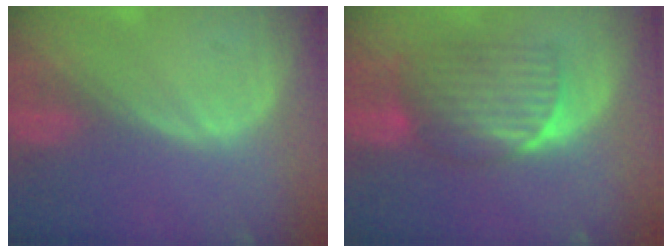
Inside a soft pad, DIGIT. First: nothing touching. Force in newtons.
{"total": 7.1, "press": 7.1, "slide": 0.3}